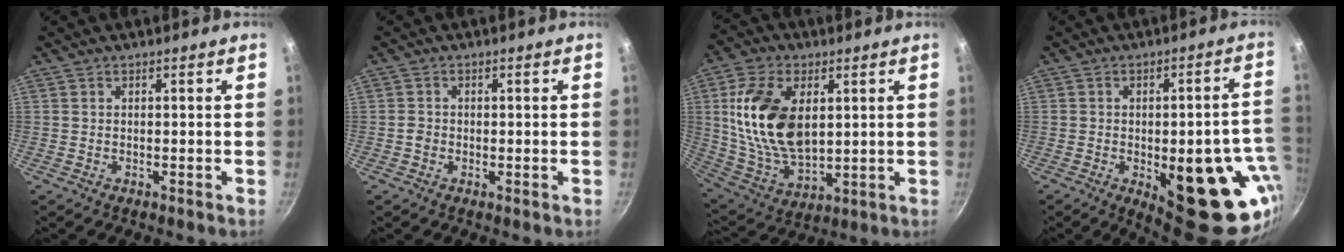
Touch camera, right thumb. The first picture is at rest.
{"total": 1.3, "force": [-0.4, 1.1, 0.6], "torque": [-0.009, 0.004, -0.009]}
{"total": 18.4, "force": [3.7, 10.9, 14.3], "torque": [-0.257, -0.019, 0.082]}
{"total": 23.6, "force": [-6.1, 9.6, 20.7], "torque": [-0.197, 0.006, -0.065]}